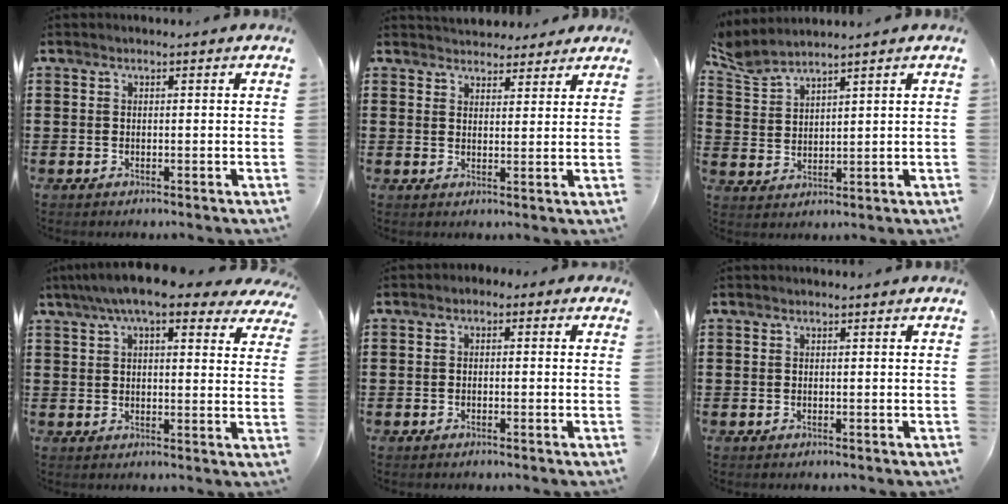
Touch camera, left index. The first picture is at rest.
{"total": 3.5, "force": [3.2, 1.4, -0.1], "torque": [-0.003, -0.008, 0.060]}
{"total": 3.6, "force": [3.4, 0.5, 0.9], "torque": [-0.031, -0.014, 0.062]}
{"total": 8.2, "force": [6.1, 1.8, 5.1], "torque": [-0.100, -0.009, 0.107]}
{"total": 1.3, "force": [-1.0, 0.8, 0.3], "torque": [-0.009, 0.006, -0.024]}
{"total": 0.0}